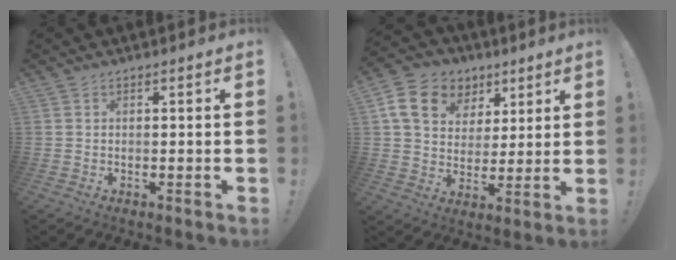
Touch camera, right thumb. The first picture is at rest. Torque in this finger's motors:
{"motor_torque": [1.06, 1.35, 0.76, 0.28, 0.05]}